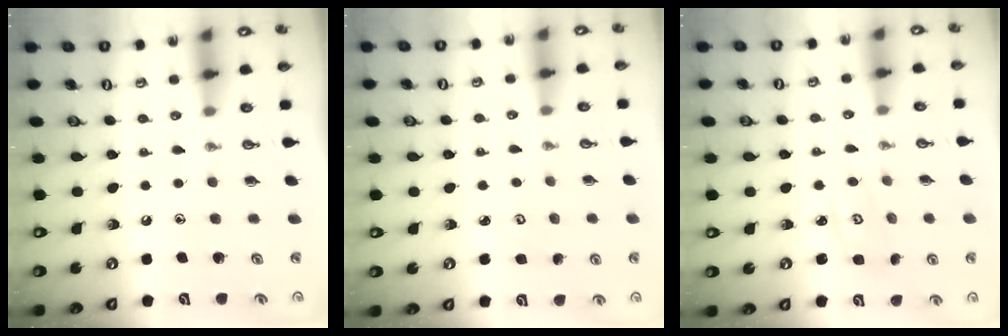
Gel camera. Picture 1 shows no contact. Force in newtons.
{"total": 2.8, "press": 2.8, "slide": 0.3}
{"total": 2.7, "press": 2.7, "slide": 0.1}